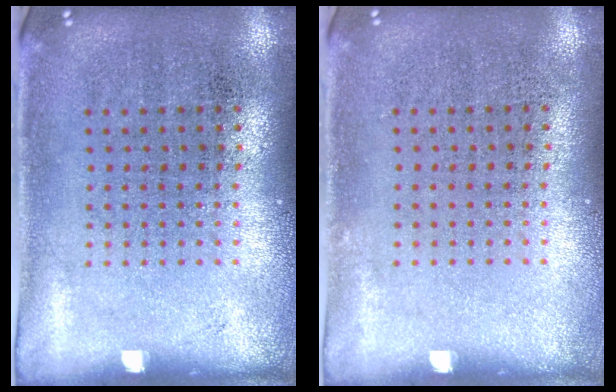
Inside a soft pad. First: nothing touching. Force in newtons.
{"total": 0.0}